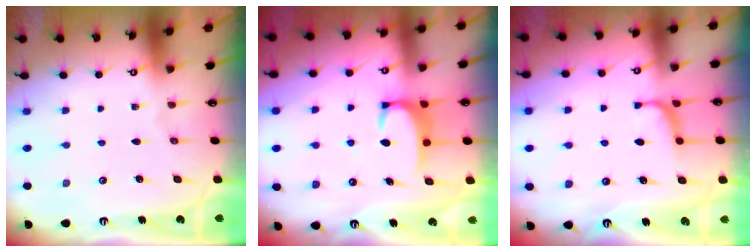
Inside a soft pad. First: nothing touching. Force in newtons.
{"total": 3.5, "press": 3.4, "slide": 0.7}
{"total": 2.2, "press": 2.2, "slide": 0.3}